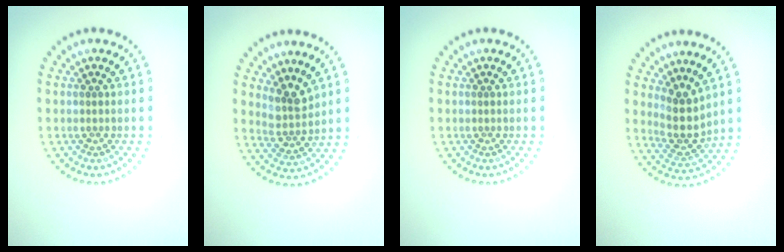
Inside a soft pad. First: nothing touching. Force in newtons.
{"total": 2.6, "press": 2.0, "slide": 1.8}
{"total": 0.0}
{"total": 3.3, "press": 2.6, "slide": 2.1}